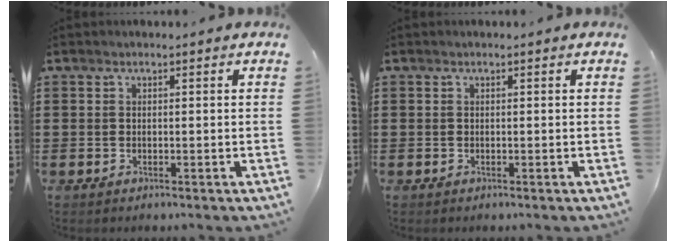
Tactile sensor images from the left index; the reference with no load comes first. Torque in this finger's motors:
{"motor_torque": [-0.03, -0.02, 0.00, 0.00]}